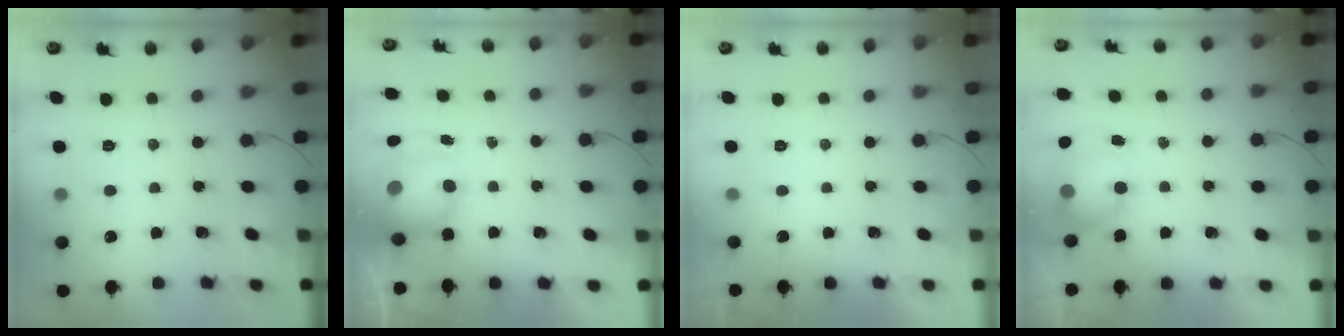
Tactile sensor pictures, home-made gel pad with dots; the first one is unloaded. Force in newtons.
{"total": 9.2, "press": 9.1, "slide": 1.7}
{"total": 0.0}
{"total": 7.0, "press": 7.0, "slide": 1.1}